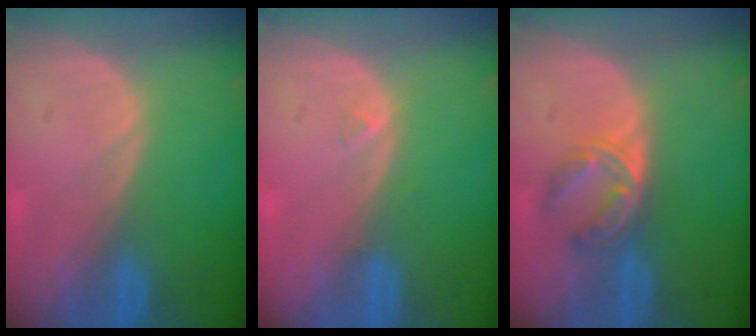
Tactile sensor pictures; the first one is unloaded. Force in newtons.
{"total": 0.5, "press": 0.5, "slide": 0.2}
{"total": 5.7, "press": 4.7, "slide": 3.2}